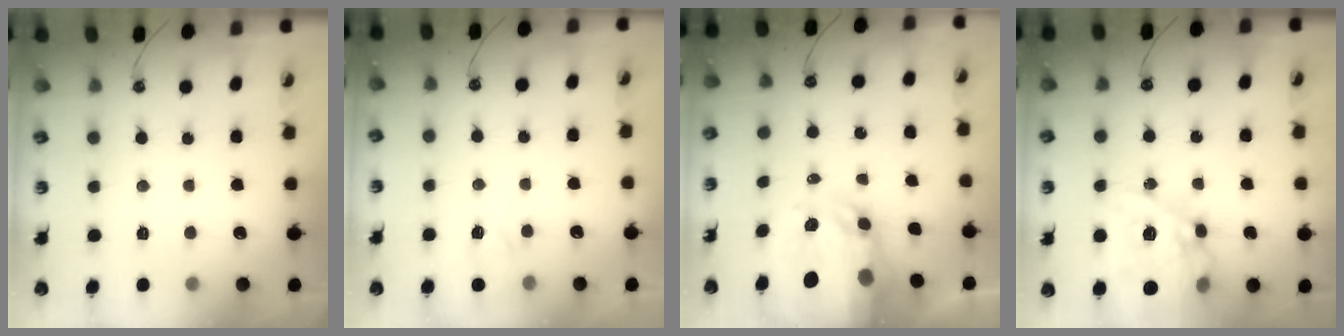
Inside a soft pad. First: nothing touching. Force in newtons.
{"total": 4.9, "press": 4.8, "slide": 0.5}
{"total": 9.7, "press": 9.6, "slide": 0.9}
{"total": 20.0, "press": 19.9, "slide": 1.8}